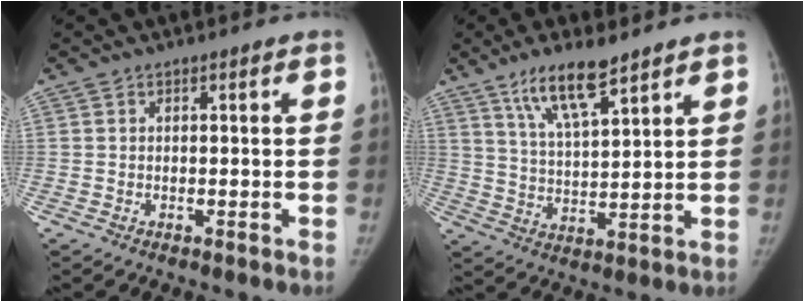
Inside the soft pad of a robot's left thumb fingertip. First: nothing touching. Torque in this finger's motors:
{"motor_torque": [0.17, 0.02, 0.98, -0.73, 0.07]}